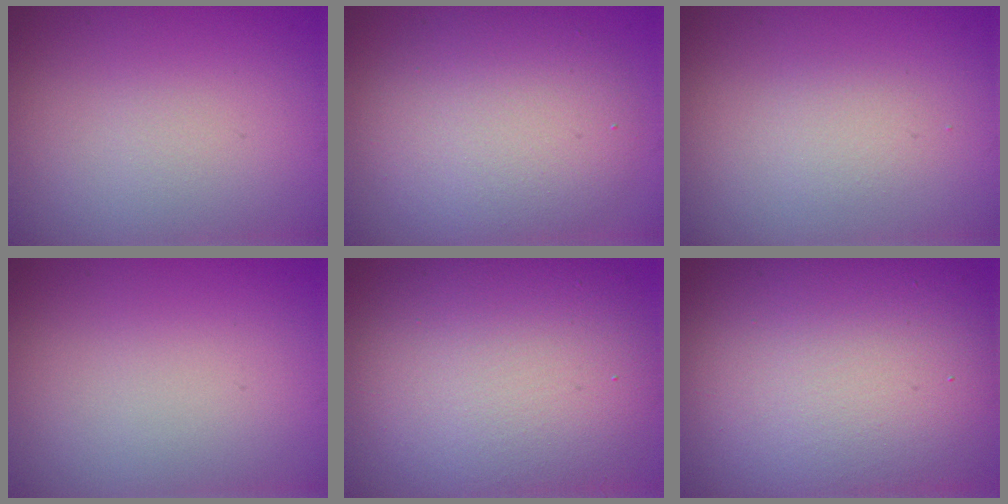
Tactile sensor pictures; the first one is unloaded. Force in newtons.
{"total": 6.3, "press": 6.3, "slide": 0.5}
{"total": 1.1, "press": 1.1, "slide": 0.1}
{"total": 0.0}
{"total": 11.8, "press": 11.7, "slide": 0.9}
{"total": 14.7, "press": 14.7, "slide": 0.6}